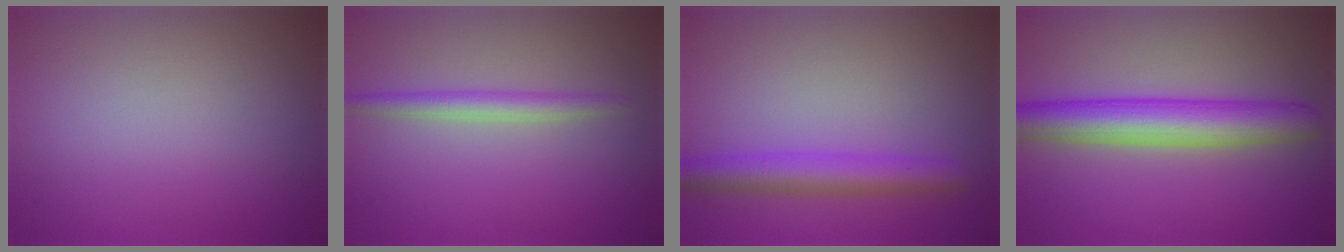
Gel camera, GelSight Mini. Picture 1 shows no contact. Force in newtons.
{"total": 2.2, "press": 2.2, "slide": 0.0}
{"total": 3.9, "press": 3.9, "slide": 0.1}
{"total": 6.6, "press": 6.6, "slide": 0.1}